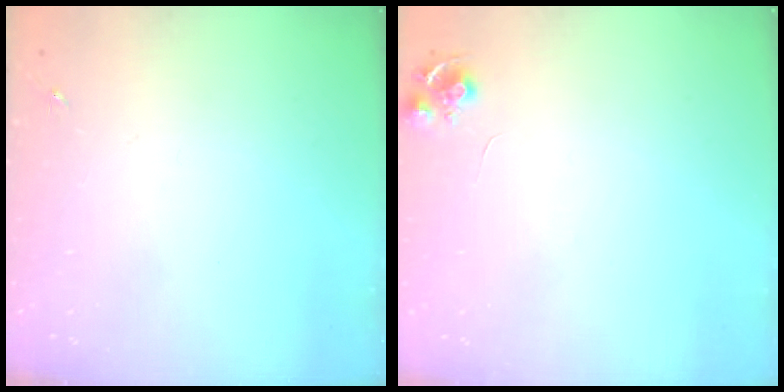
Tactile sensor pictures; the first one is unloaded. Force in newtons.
{"total": 6.8, "press": 6.7, "slide": 0.9}